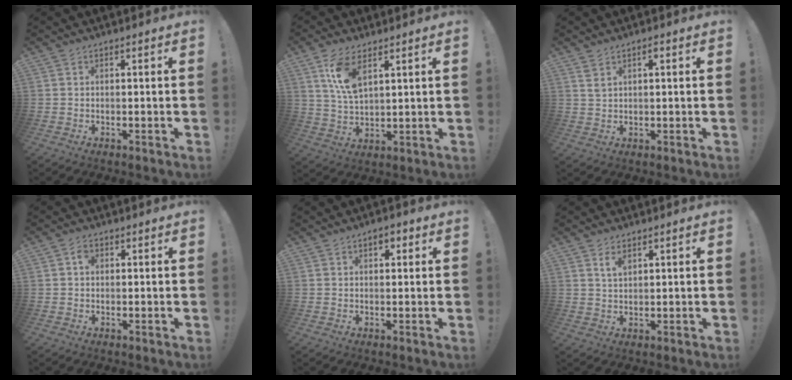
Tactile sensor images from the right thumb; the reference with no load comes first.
{"total": 9.7, "force": [5.2, 4.3, 7.0], "torque": [-0.139, -0.012, 0.096]}
{"total": 2.6, "force": [1.3, 1.2, 1.9], "torque": [-0.037, 0.001, 0.023]}
{"total": 2.1, "force": [0.3, 1.8, 1.1], "torque": [-0.013, 0.002, 0.000]}
{"total": 2.5, "force": [0.8, 1.6, 1.7], "torque": [-0.019, 0.001, 0.011]}
{"total": 3.6, "force": [2.4, 1.8, 2.0], "torque": [-0.029, -0.008, 0.042]}